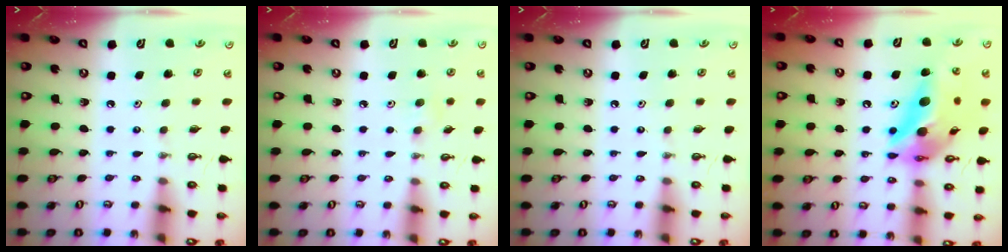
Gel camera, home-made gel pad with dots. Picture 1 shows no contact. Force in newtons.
{"total": 5.4, "press": 4.9, "slide": 2.2}
{"total": 0.0}
{"total": 20.2, "press": 19.9, "slide": 3.7}